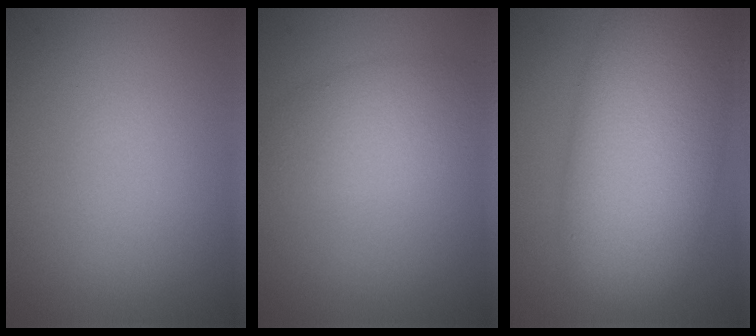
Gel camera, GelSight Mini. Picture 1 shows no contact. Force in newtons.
{"total": 3.5, "press": 3.5, "slide": 0.2}
{"total": 12.3, "press": 12.3, "slide": 0.3}